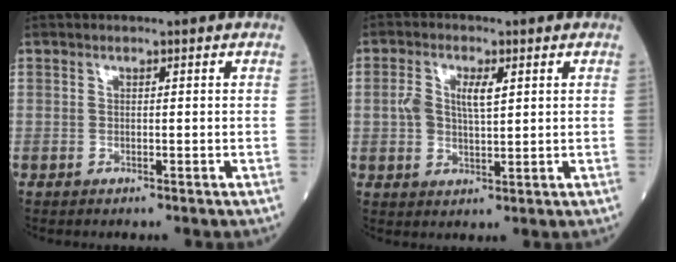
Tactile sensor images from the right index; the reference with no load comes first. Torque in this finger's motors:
{"motor_torque": [0.02, 0.04, 0.09, 0.07]}